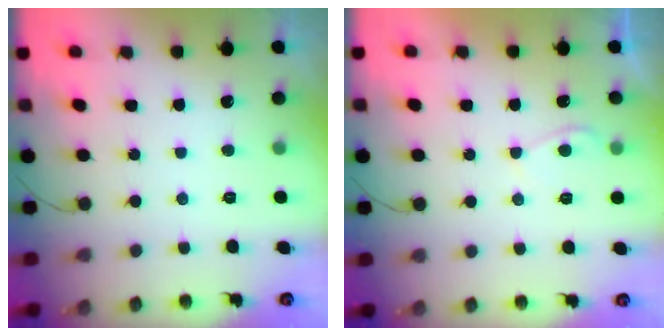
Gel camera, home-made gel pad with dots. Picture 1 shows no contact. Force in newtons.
{"total": 3.1, "press": 3.1, "slide": 0.5}